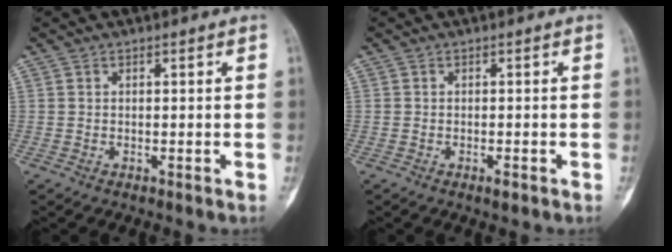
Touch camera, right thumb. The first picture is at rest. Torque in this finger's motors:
{"motor_torque": [0.19, 0.05, 0.04, -0.03, 0.14]}